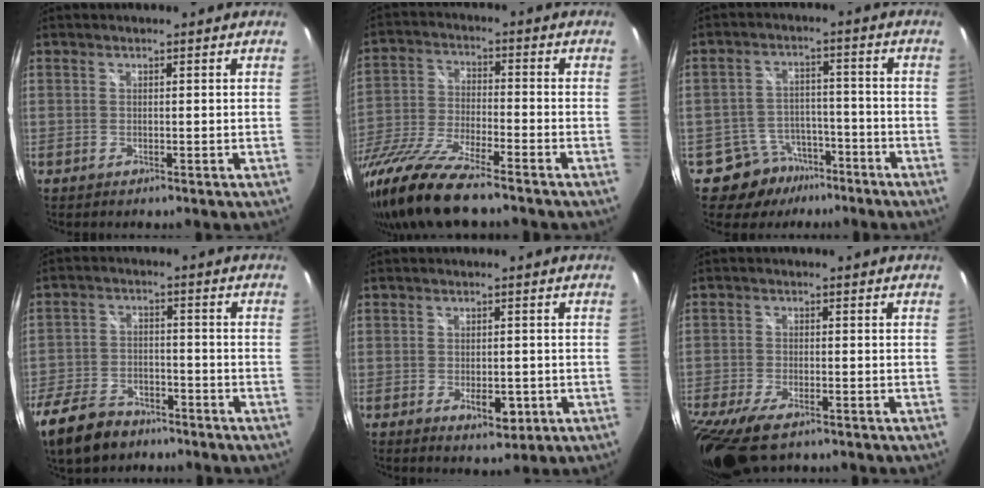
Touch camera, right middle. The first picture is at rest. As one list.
[{"total": 18.1, "force": [-14.1, 2.7, 11.0], "torque": [-0.234, -0.049, -0.265]}, {"total": 8.2, "force": [-5.8, 5.6, 1.5], "torque": [-0.037, 0.020, -0.078]}, {"total": 13.4, "force": [-9.2, 7.4, 6.2], "torque": [-0.165, -0.015, -0.158]}, {"total": 4.4, "force": [-1.5, 2.6, 3.3], "torque": [-0.051, -0.008, -0.016]}, {"total": 11.7, "force": [-8.1, 4.4, 7.1], "torque": [-0.182, -0.049, -0.149]}]